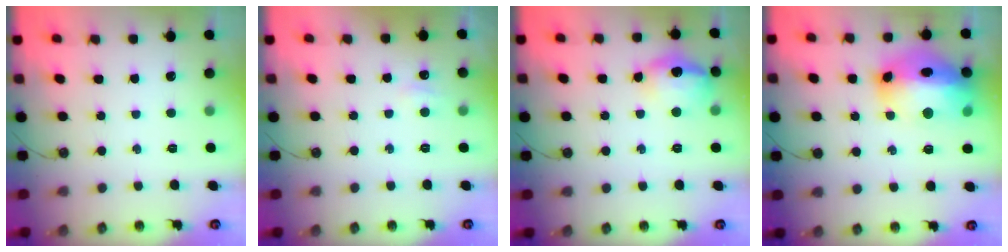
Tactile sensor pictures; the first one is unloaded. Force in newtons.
{"total": 3.6, "press": 3.5, "slide": 0.5}
{"total": 13.7, "press": 13.6, "slide": 1.0}
{"total": 20.2, "press": 20.1, "slide": 2.0}